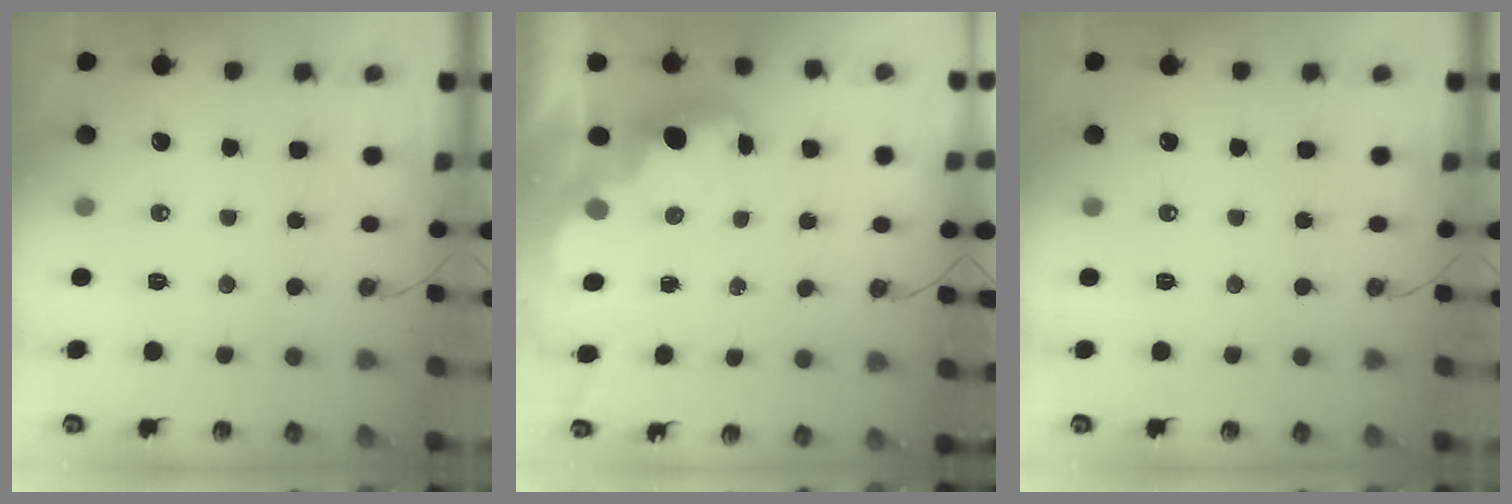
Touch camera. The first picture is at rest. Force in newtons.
{"total": 2.6, "press": 2.6, "slide": 0.5}
{"total": 0.0}